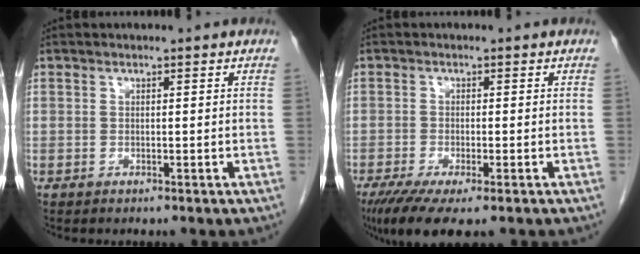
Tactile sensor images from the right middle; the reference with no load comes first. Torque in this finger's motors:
{"motor_torque": [1.19, -0.95, 0.43, 0.12]}